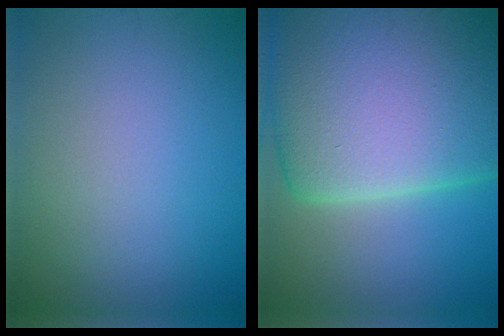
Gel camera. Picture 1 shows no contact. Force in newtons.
{"total": 21.4, "press": 21.4, "slide": 0.8}